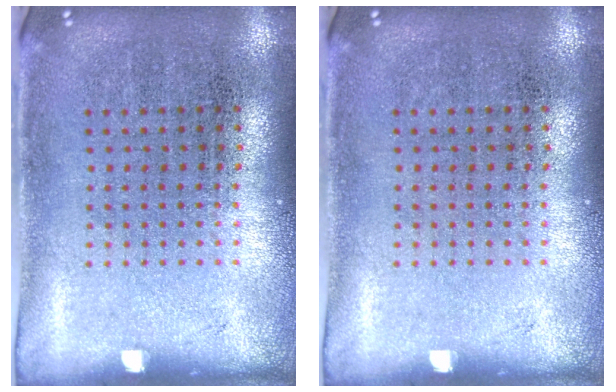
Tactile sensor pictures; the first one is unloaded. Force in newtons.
{"total": 0.0}